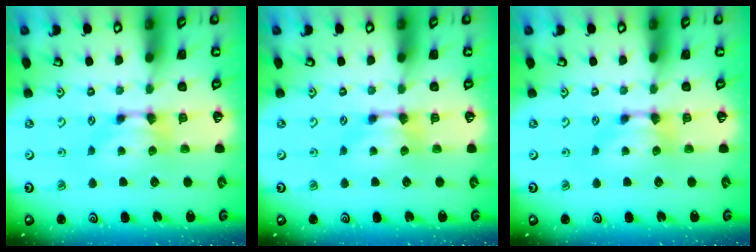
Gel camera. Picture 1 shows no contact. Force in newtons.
{"total": 0.0}
{"total": 0.0}